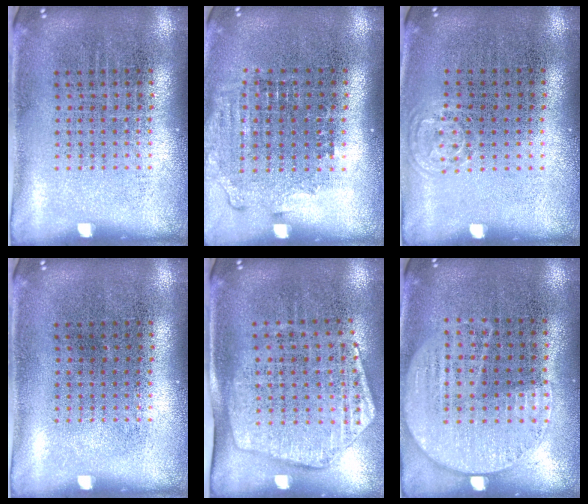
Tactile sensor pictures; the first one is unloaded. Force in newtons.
{"total": 1.4, "press": 1.2, "slide": 0.6}
{"total": 0.5, "press": 0.5, "slide": 0.1}
{"total": 0.0}
{"total": 1.8, "press": 1.5, "slide": 1.0}
{"total": 1.2, "press": 1.0, "slide": 0.6}